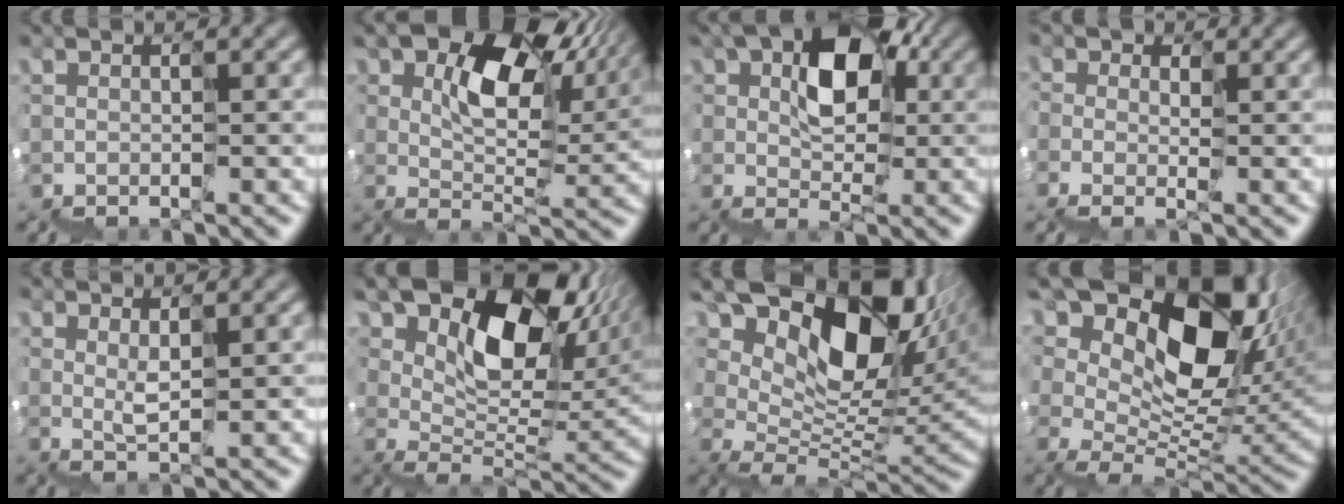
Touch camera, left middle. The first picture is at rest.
{"total": 9.2, "force": [5.2, 4.4, 6.1], "torque": [-0.095, 0.014, 0.083]}
{"total": 6.7, "force": [2.7, 4.0, 4.6], "torque": [-0.063, 0.032, 0.034]}
{"total": 1.5, "force": [0.9, 1.3, 0.0], "torque": [0.003, 0.008, 0.007]}
{"total": 1.8, "force": [1.7, -0.4, -0.4], "torque": [-0.010, 0.011, 0.033]}
{"total": 11.4, "force": [6.7, 6.3, 6.7], "torque": [-0.094, 0.017, 0.117]}
{"total": 13.6, "force": [8.3, 7.3, 7.9], "torque": [-0.131, 0.025, 0.148]}
{"total": 14.7, "force": [8.2, 8.5, 8.8], "torque": [-0.151, 0.030, 0.144]}